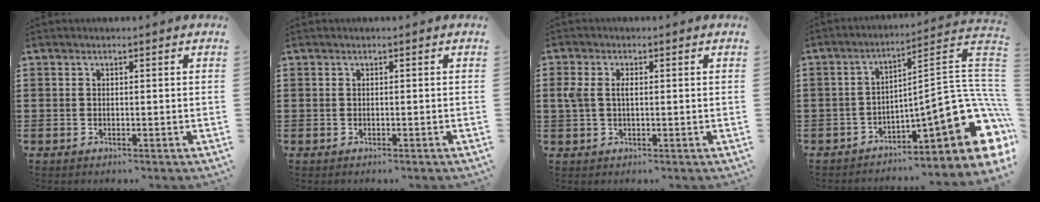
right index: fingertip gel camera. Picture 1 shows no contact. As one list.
[{"total": 0.0}, {"total": 2.9, "force": [0.3, 1.6, 2.4], "torque": [-0.064, 0.003, -0.001]}, {"total": 12.5, "force": [-4.2, 4.3, 11.0], "torque": [-0.136, -0.015, -0.073]}]